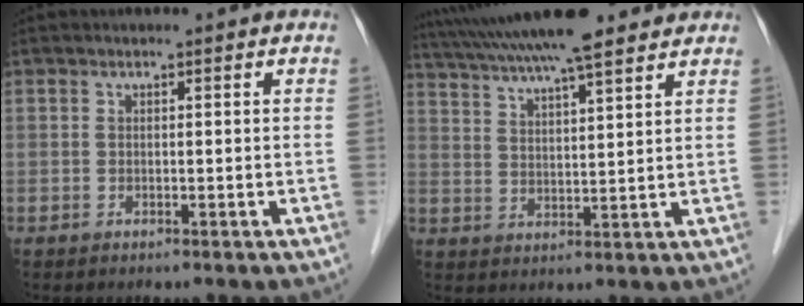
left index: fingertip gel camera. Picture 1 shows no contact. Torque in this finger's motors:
{"motor_torque": [1.07, -1.07, 0.75, 0.21]}